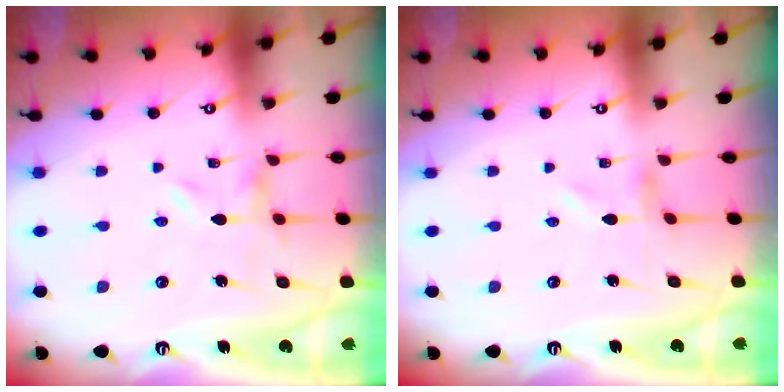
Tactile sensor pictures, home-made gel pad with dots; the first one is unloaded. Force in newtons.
{"total": 0.0}